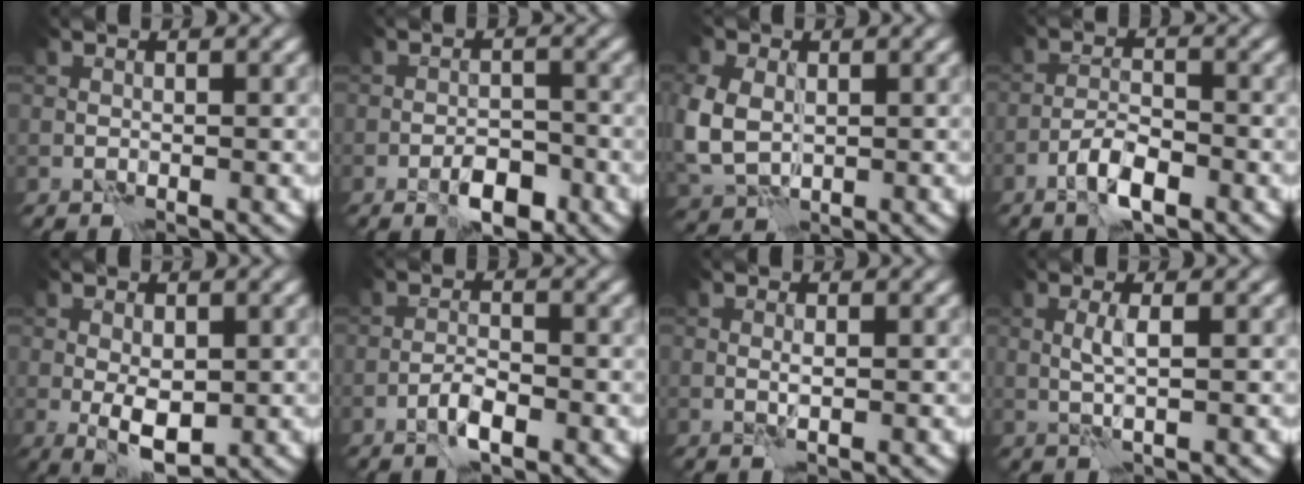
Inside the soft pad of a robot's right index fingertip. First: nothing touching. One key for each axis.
{"total": 3.2, "fx": -1.9, "fy": 1.3, "fz": 2.2, "tx": -0.028, "ty": 0.003, "tz": -0.030}
{"total": 6.2, "fx": 0.2, "fy": 4.8, "fz": 3.9, "tx": -0.113, "ty": -0.005, "tz": 0.014}
{"total": 3.0, "fx": -1.8, "fy": 0.8, "fz": 2.3, "tx": -0.045, "ty": 0.007, "tz": -0.037}
{"total": 4.0, "fx": -0.4, "fy": 1.9, "fz": 3.5, "tx": -0.060, "ty": -0.008, "tz": 0.000}
{"total": 1.8, "fx": -1.0, "fy": 0.2, "fz": 1.5, "tx": -0.030, "ty": 0.005, "tz": -0.021}
{"total": 0.7, "fx": 0.3, "fy": -0.2, "fz": 0.6, "tx": -0.014, "ty": -0.001, "tz": 0.005}
{"total": 1.5, "fx": 0.6, "fy": -0.2, "fz": 1.4, "tx": -0.032, "ty": 0.002, "tz": 0.013}